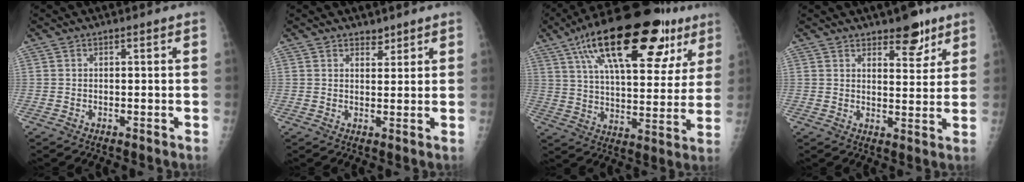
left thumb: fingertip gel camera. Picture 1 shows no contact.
{"total": 2.3, "force": [1.9, 1.3, 0.4], "torque": [0.010, -0.013, 0.026]}
{"total": 28.6, "force": [15.0, 11.6, 21.3], "torque": [-0.305, -0.008, 0.233]}
{"total": 6.8, "force": [4.8, 3.0, 3.7], "torque": [-0.023, -0.031, 0.068]}